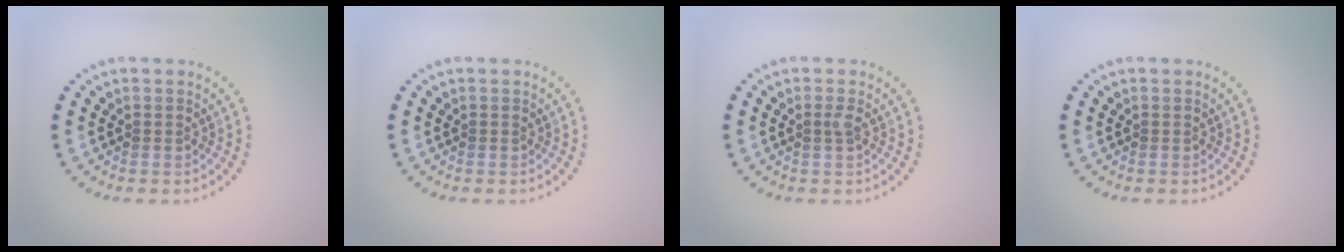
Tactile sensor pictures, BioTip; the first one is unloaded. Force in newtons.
{"total": 0.0}
{"total": 0.8, "press": 0.6, "slide": 0.5}
{"total": 0.0}